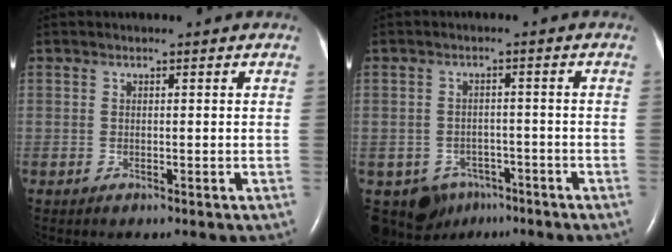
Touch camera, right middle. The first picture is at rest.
{"total": 7.0, "force": [-4.1, 5.5, 1.1], "torque": [-0.021, 0.009, -0.053]}